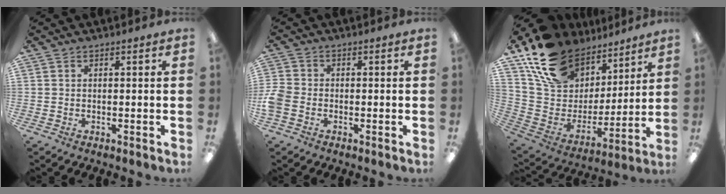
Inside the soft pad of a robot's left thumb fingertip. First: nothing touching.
{"total": 4.5, "force": [-1.6, 3.4, 2.5], "torque": [-0.049, 0.010, -0.028]}
{"total": 19.9, "force": [13.4, 12.5, 7.7], "torque": [-0.157, -0.073, 0.256]}